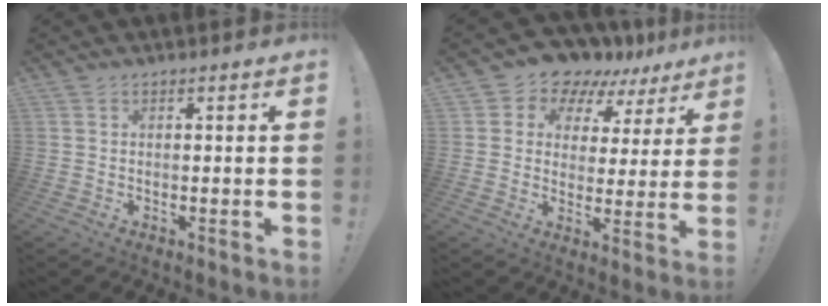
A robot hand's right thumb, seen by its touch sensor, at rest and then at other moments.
{"total": 9.6, "force": [8.0, 4.7, 2.1], "torque": [-0.044, -0.069, 0.145]}